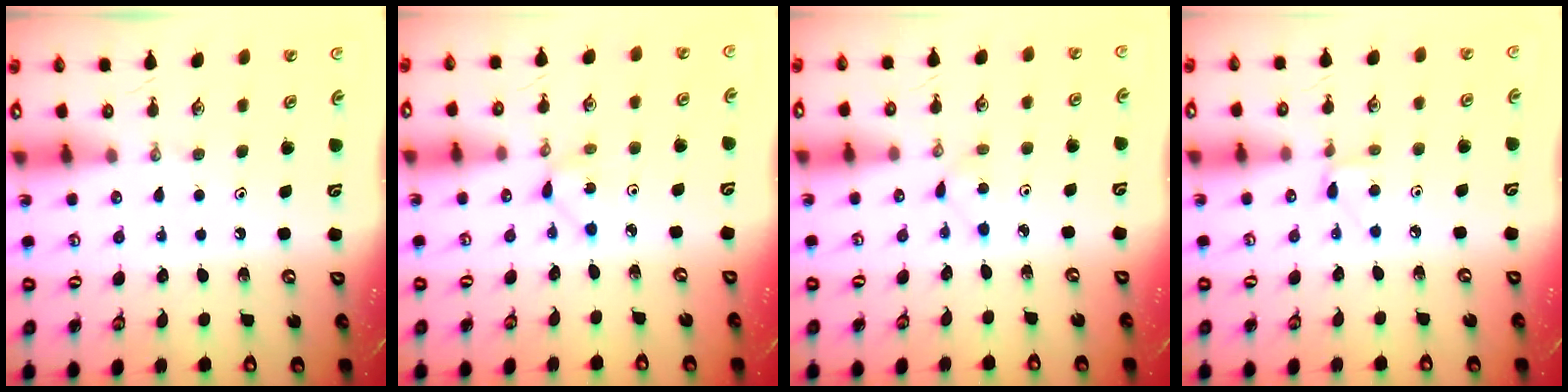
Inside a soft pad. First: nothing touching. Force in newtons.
{"total": 1.3, "press": 1.3, "slide": 0.2}
{"total": 1.6, "press": 1.6, "slide": 0.2}
{"total": 4.4, "press": 4.3, "slide": 0.6}